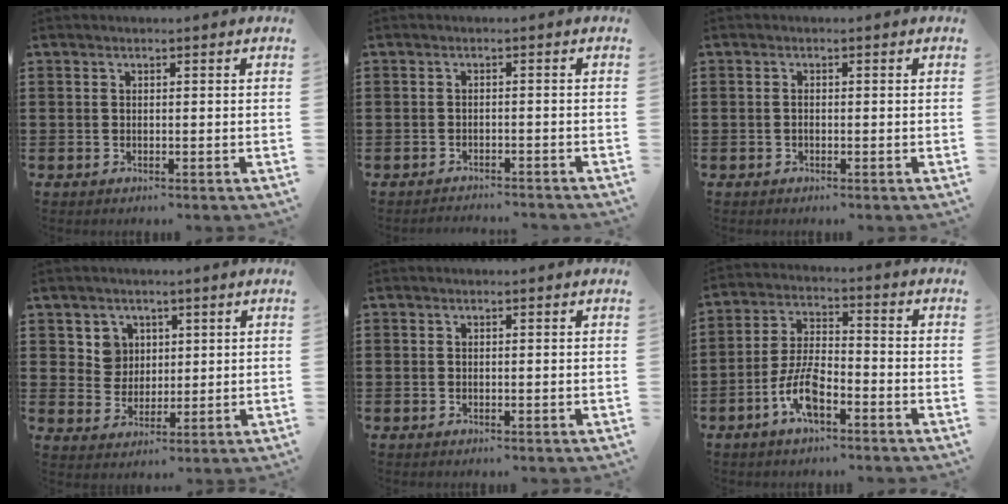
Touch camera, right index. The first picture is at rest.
{"total": 1.8, "force": [-1.8, -0.2, 0.0], "torque": [-0.005, -0.001, -0.038]}
{"total": 0.6, "force": [-0.3, 0.4, 0.4], "torque": [-0.010, -0.001, -0.005]}
{"total": 4.8, "force": [2.1, 4.2, 0.7], "torque": [-0.027, 0.011, 0.038]}
{"total": 0.0}
{"total": 7.6, "force": [-4.0, 2.9, 5.8], "torque": [-0.135, -0.001, -0.078]}